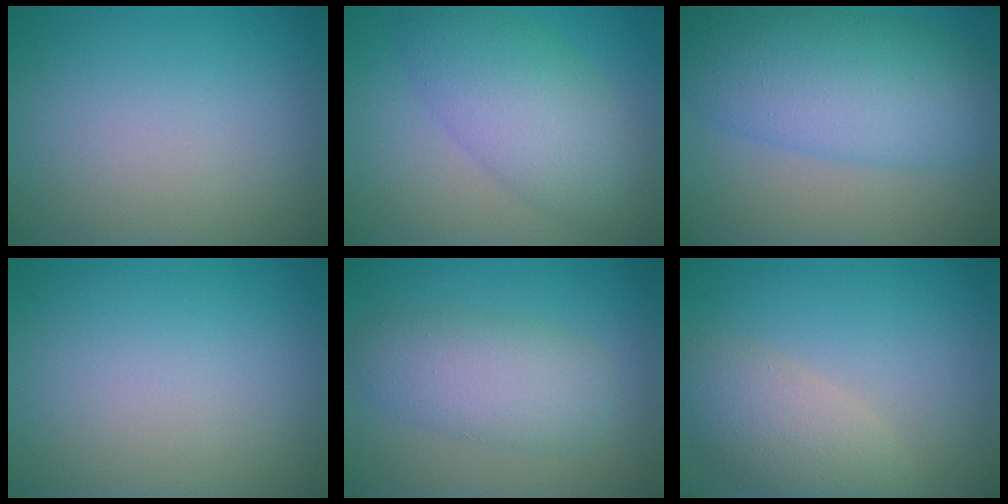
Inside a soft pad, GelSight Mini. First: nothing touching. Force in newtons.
{"total": 6.2, "press": 6.2, "slide": 0.1}
{"total": 8.9, "press": 8.9, "slide": 0.0}
{"total": 0.0}
{"total": 4.7, "press": 4.7, "slide": 0.1}
{"total": 4.7, "press": 4.7, "slide": 0.5}